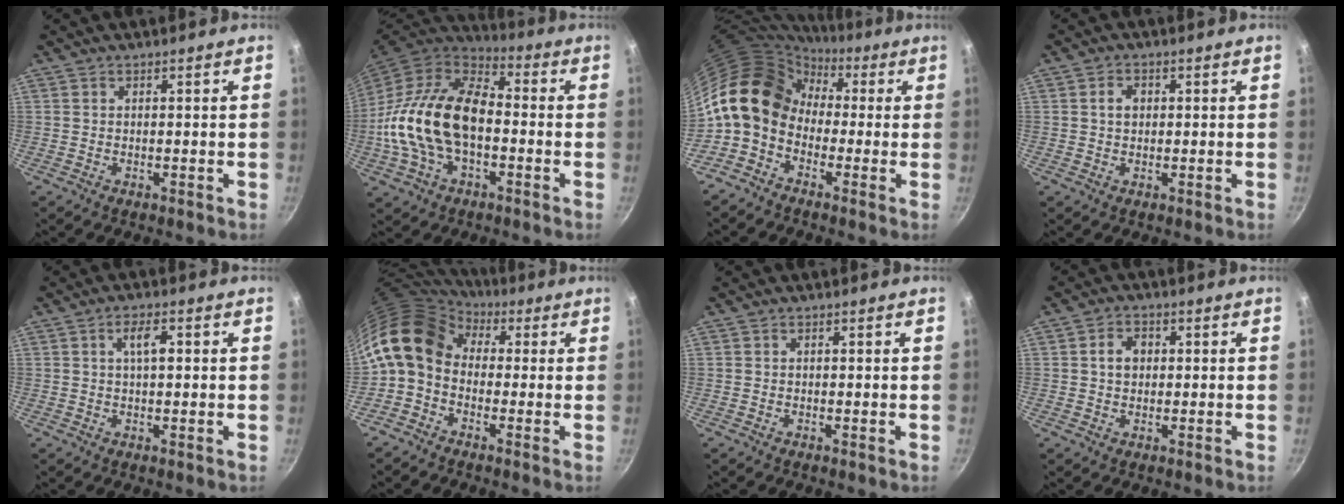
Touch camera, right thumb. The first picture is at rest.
{"total": 22.1, "force": [-2.4, 13.4, 17.4], "torque": [-0.317, 0.034, -0.055]}
{"total": 13.2, "force": [0.0, 10.3, 8.3], "torque": [-0.117, 0.034, -0.026]}
{"total": 2.6, "force": [0.4, 2.0, 1.6], "torque": [-0.016, 0.006, 0.005]}
{"total": 4.1, "force": [0.8, 1.6, 3.7], "torque": [-0.058, 0.007, 0.009]}
{"total": 11.8, "force": [1.6, 8.8, 7.7], "torque": [-0.133, 0.026, 0.004]}
{"total": 0.0}
{"total": 3.9, "force": [0.5, 3.1, 2.3], "torque": [-0.022, 0.008, 0.005]}